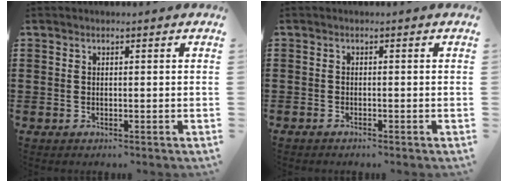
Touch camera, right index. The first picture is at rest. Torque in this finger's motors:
{"motor_torque": [0.16, 0.72, 0.11, 0.01]}